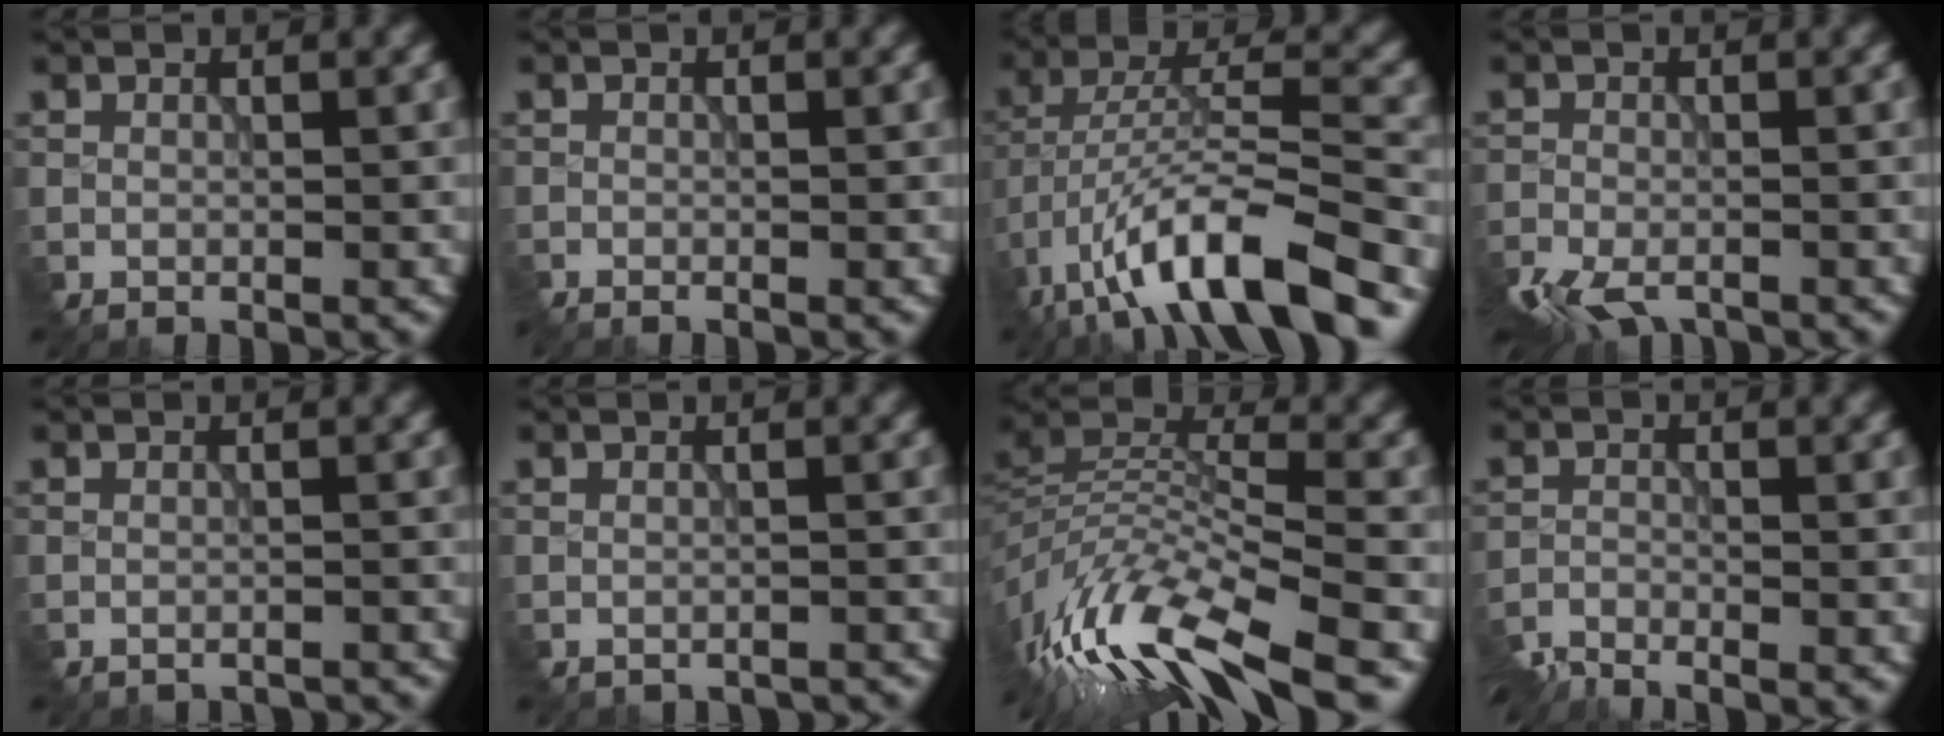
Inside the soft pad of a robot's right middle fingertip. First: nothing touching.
{"total": 0.9, "force": [-0.4, 0.5, 0.6], "torque": [0.009, 0.006, -0.012]}
{"total": 11.7, "force": [-7.3, 3.3, 8.5], "torque": [-0.155, 0.008, -0.131]}
{"total": 4.3, "force": [-3.5, 1.2, 2.1], "torque": [-0.048, -0.012, -0.064]}
{"total": 2.3, "force": [-2.2, 0.2, 0.5], "torque": [0.000, 0.000, -0.032]}
{"total": 2.2, "force": [-2.2, 0.2, 0.4], "torque": [-0.003, -0.003, -0.030]}
{"total": 12.3, "force": [-8.0, 3.8, 8.5], "torque": [-0.187, 0.007, -0.143]}
{"total": 3.3, "force": [-3.2, 0.3, 0.7], "torque": [-0.023, -0.007, -0.066]}